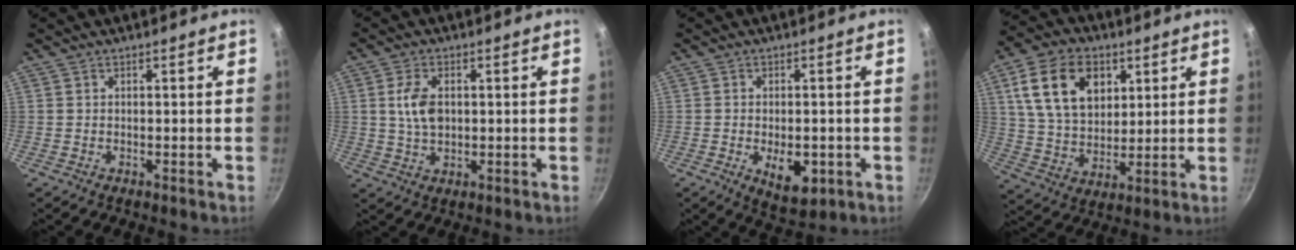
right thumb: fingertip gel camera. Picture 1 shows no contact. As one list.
[{"total": 6.4, "force": [1.0, 3.9, 4.9], "torque": [-0.088, 0.002, 0.018]}, {"total": 7.7, "force": [-2.1, 4.2, 6.1], "torque": [-0.066, -0.002, -0.019]}, {"total": 16.5, "force": [5.9, 11.4, 10.4], "torque": [-0.163, -0.008, 0.108]}]